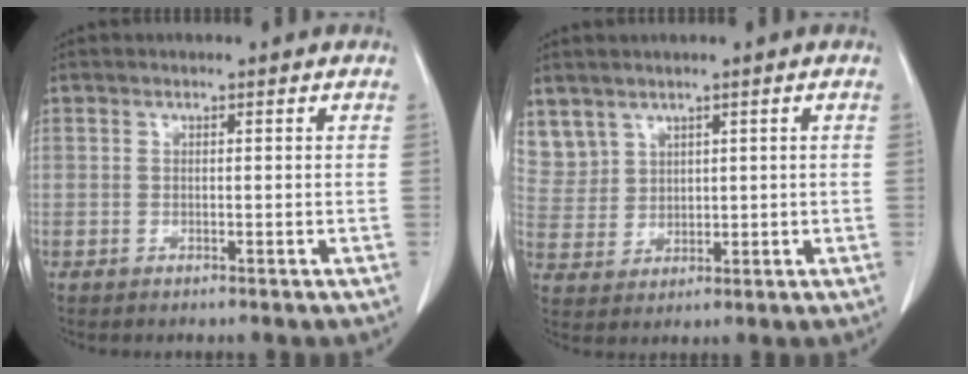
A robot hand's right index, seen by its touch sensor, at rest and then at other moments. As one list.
[{"total": 7.2, "force": [4.5, 5.6, 0.7], "torque": [-0.028, 0.018, 0.110]}]